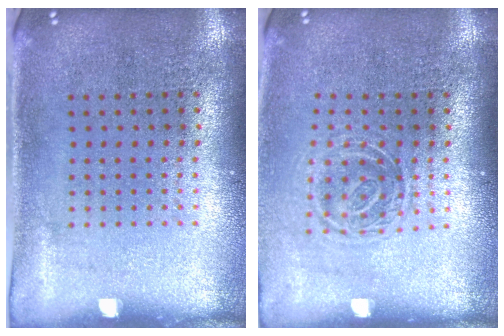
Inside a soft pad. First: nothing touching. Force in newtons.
{"total": 1.4, "press": 1.1, "slide": 0.9}